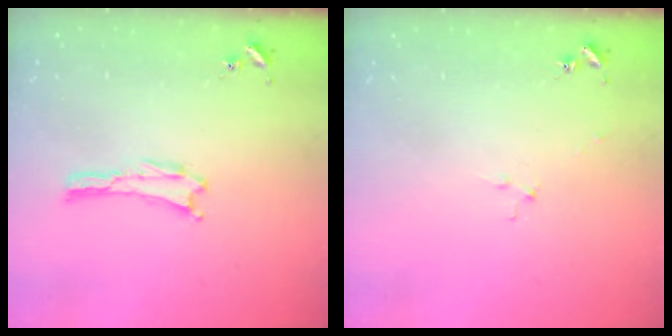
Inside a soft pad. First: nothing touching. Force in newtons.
{"total": 2.5, "press": 2.5, "slide": 0.3}